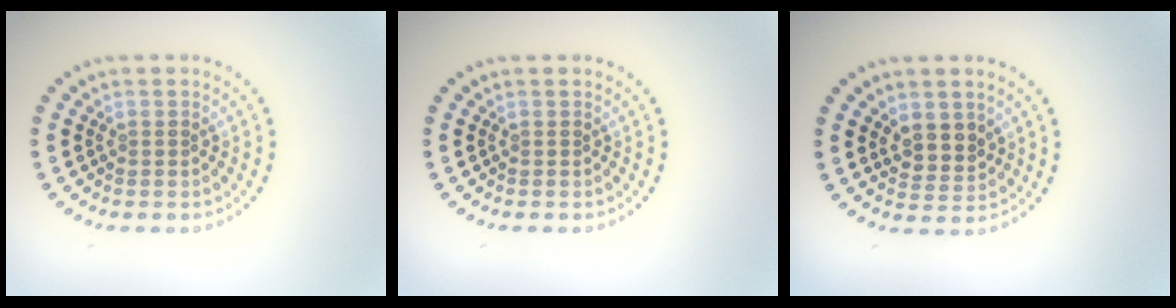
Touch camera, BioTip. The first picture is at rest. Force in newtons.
{"total": 0.0}
{"total": 2.4, "press": 2.2, "slide": 1.0}